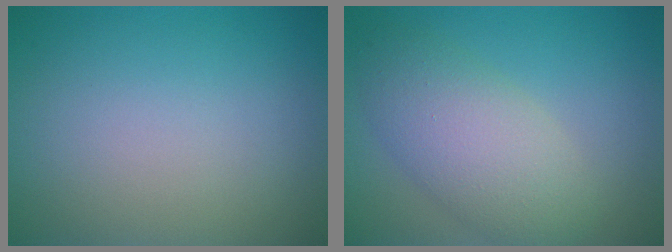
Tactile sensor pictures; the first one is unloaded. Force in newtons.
{"total": 5.8, "press": 5.8, "slide": 0.1}